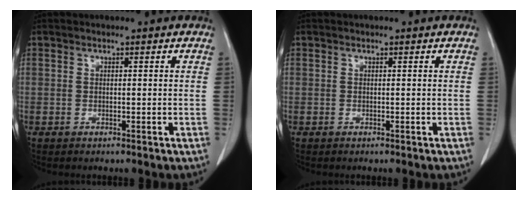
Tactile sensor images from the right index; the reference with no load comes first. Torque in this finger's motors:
{"motor_torque": [-0.01, 0.01, 0.00, 0.00]}